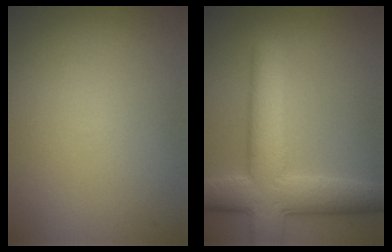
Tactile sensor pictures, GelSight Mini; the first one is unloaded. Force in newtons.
{"total": 8.0, "press": 8.0, "slide": 0.2}